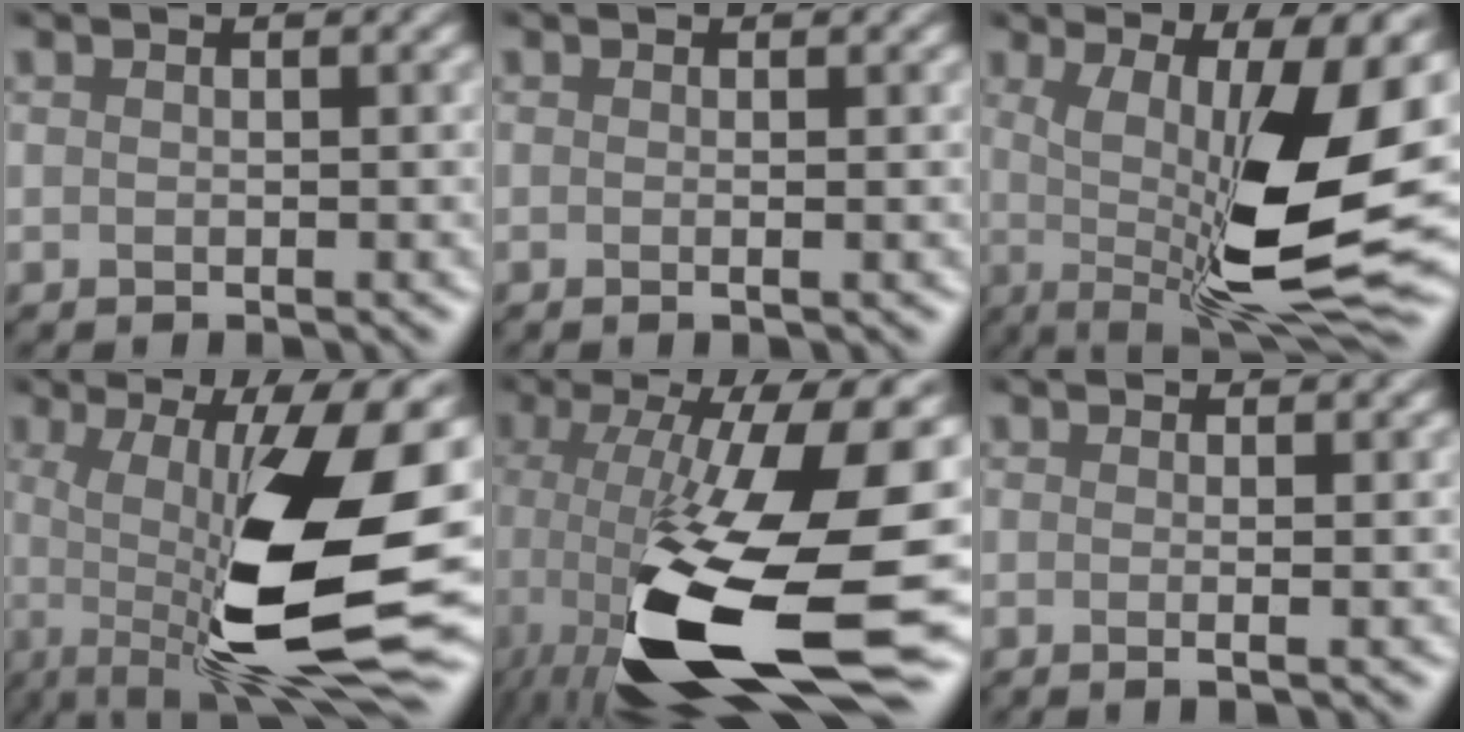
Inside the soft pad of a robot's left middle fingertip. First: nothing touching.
{"total": 0.9, "force": [0.1, 0.5, 0.7], "torque": [0.009, 0.000, -0.008]}
{"total": 12.6, "force": [-0.7, 2.9, 12.2], "torque": [-0.202, -0.009, 0.006]}
{"total": 14.0, "force": [-1.9, 3.4, 13.5], "torque": [-0.238, -0.008, -0.016]}
{"total": 16.4, "force": [-3.8, 5.1, 15.1], "torque": [-0.308, -0.038, -0.042]}
{"total": 1.1, "force": [0.1, 0.5, 1.0], "torque": [0.002, 0.001, -0.009]}